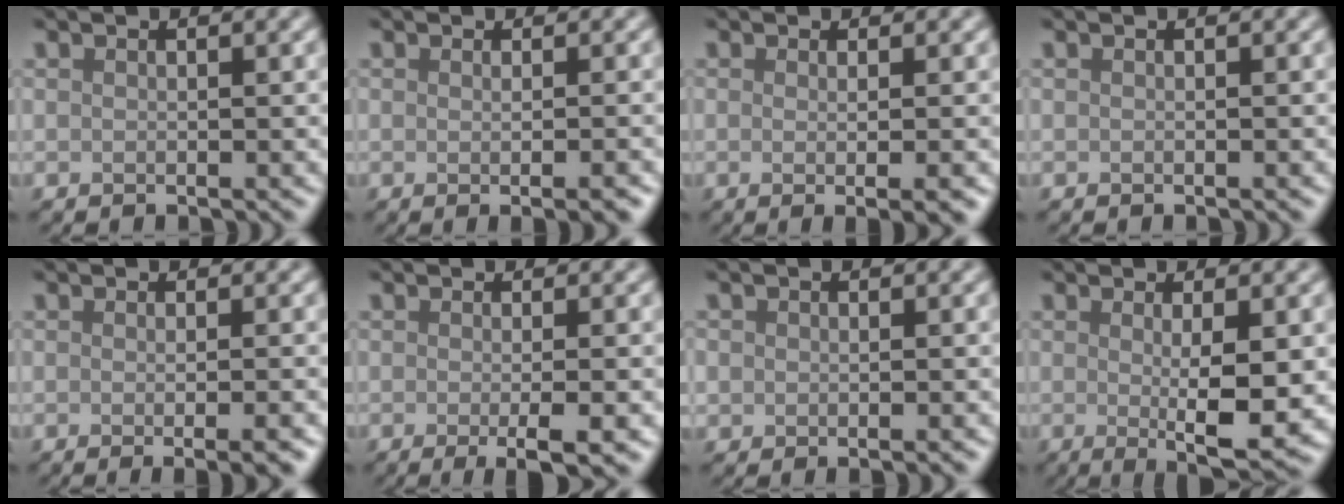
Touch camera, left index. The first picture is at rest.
{"total": 2.8, "force": [-0.4, 0.8, 2.6], "torque": [-0.018, 0.001, -0.003]}
{"total": 3.1, "force": [-0.3, 0.8, 3.0], "torque": [-0.029, 0.001, -0.008]}
{"total": 0.0}
{"total": 3.7, "force": [-0.7, 1.3, 3.4], "torque": [-0.021, 0.000, -0.010]}
{"total": 3.6, "force": [-0.7, 0.8, 3.4], "torque": [-0.045, -0.007, -0.013]}
{"total": 1.2, "force": [-0.2, 0.8, 0.9], "torque": [-0.012, -0.006, 0.001]}
{"total": 5.4, "force": [-0.3, 0.9, 5.3], "torque": [-0.082, -0.009, 0.000]}